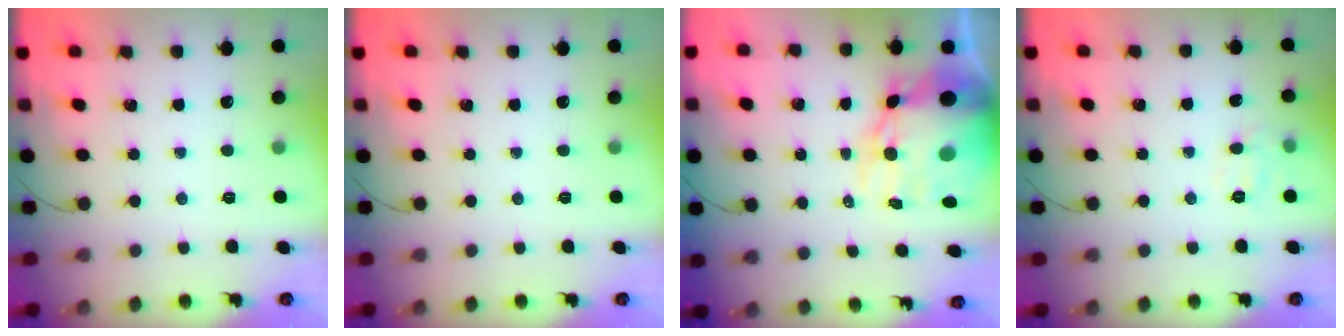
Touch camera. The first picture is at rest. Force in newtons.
{"total": 0.0}
{"total": 18.9, "press": 18.4, "slide": 4.6}
{"total": 6.2, "press": 6.0, "slide": 1.5}